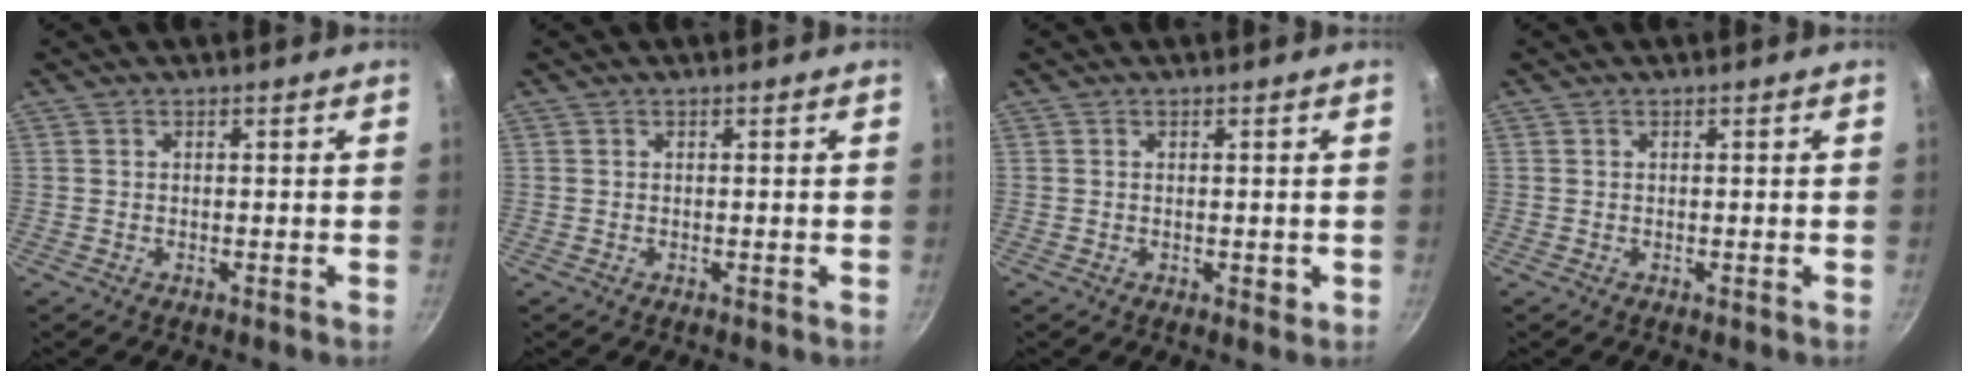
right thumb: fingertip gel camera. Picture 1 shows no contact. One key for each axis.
{"total": 0.0}
{"total": 1.2, "fx": -0.2, "fy": 0.6, "fz": 1.0, "tx": -0.014, "ty": -0.001, "tz": -0.003}
{"total": 0.0}